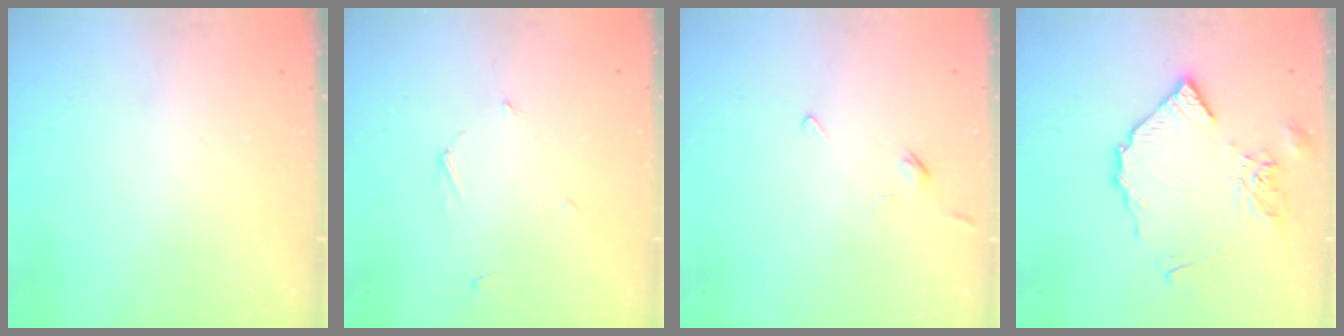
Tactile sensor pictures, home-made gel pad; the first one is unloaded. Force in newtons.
{"total": 2.4, "press": 2.4, "slide": 0.2}
{"total": 2.1, "press": 2.0, "slide": 0.6}
{"total": 11.8, "press": 11.7, "slide": 1.1}